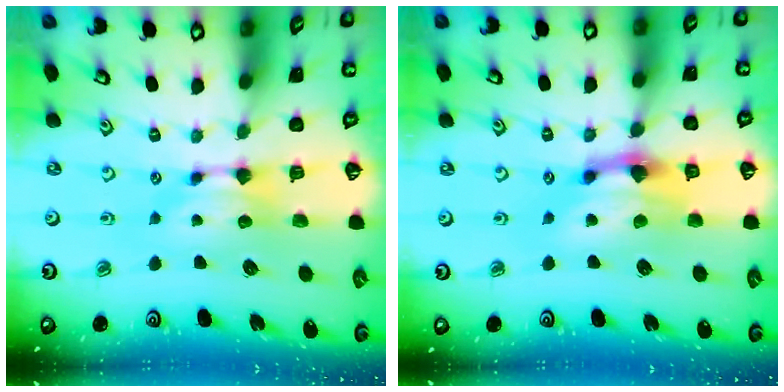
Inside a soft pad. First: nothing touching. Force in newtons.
{"total": 4.6, "press": 4.1, "slide": 2.1}